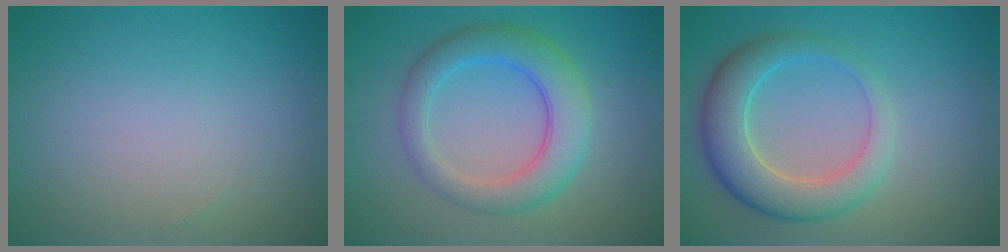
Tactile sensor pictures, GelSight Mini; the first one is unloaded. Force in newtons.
{"total": 5.4, "press": 5.4, "slide": 0.3}
{"total": 5.7, "press": 5.7, "slide": 0.3}